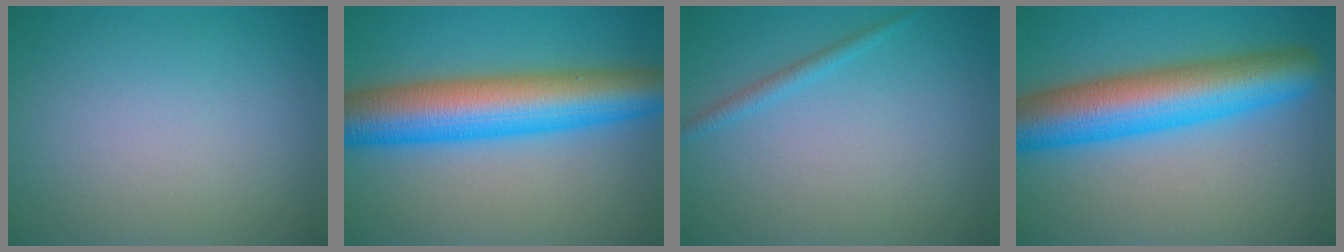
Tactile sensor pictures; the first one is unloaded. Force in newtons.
{"total": 10.6, "press": 10.6, "slide": 0.1}
{"total": 1.2, "press": 1.1, "slide": 0.1}
{"total": 9.9, "press": 9.9, "slide": 0.2}